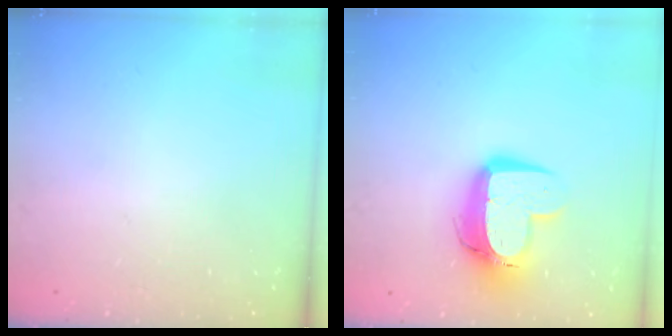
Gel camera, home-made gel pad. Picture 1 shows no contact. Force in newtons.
{"total": 12.9, "press": 12.9, "slide": 1.1}